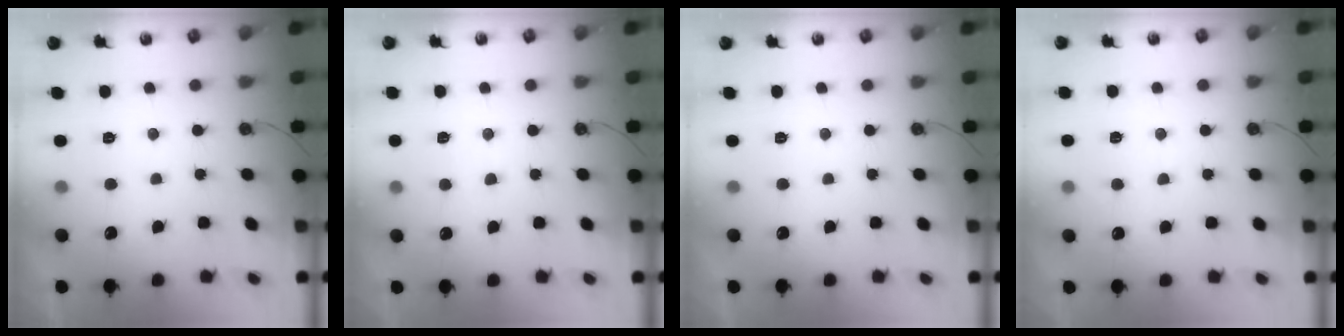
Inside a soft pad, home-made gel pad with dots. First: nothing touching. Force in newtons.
{"total": 2.9, "press": 2.9, "slide": 0.4}
{"total": 0.0}
{"total": 3.7, "press": 3.7, "slide": 0.4}